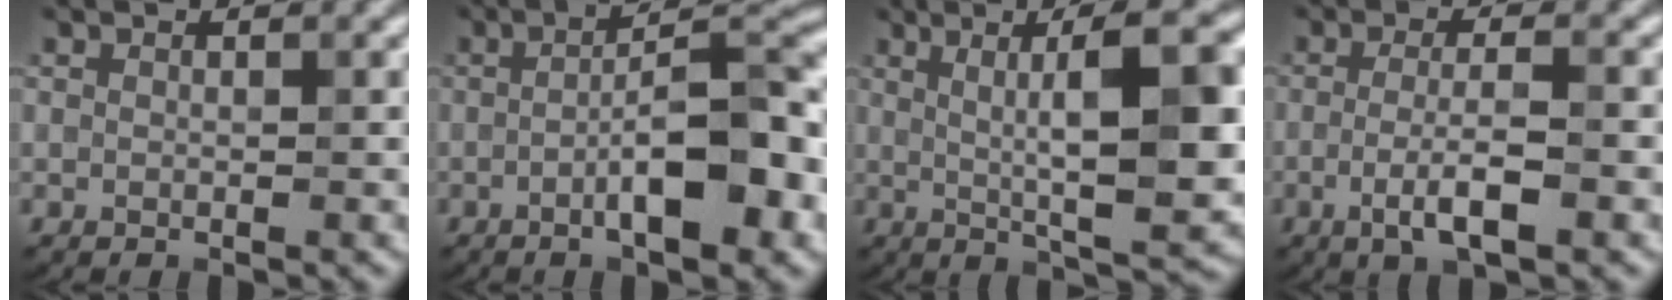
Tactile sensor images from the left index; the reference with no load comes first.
{"total": 8.6, "force": [-2.5, 1.9, 8.0], "torque": [-0.115, 0.017, -0.046]}
{"total": 11.0, "force": [1.3, 2.4, 10.6], "torque": [-0.138, 0.012, 0.025]}
{"total": 4.1, "force": [-1.3, 0.8, 3.8], "torque": [-0.068, 0.003, -0.029]}